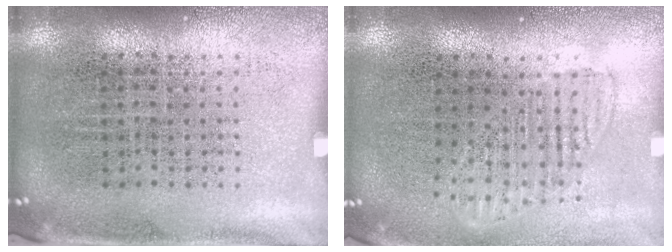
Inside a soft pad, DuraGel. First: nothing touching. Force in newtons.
{"total": 1.4, "press": 1.2, "slide": 0.7}